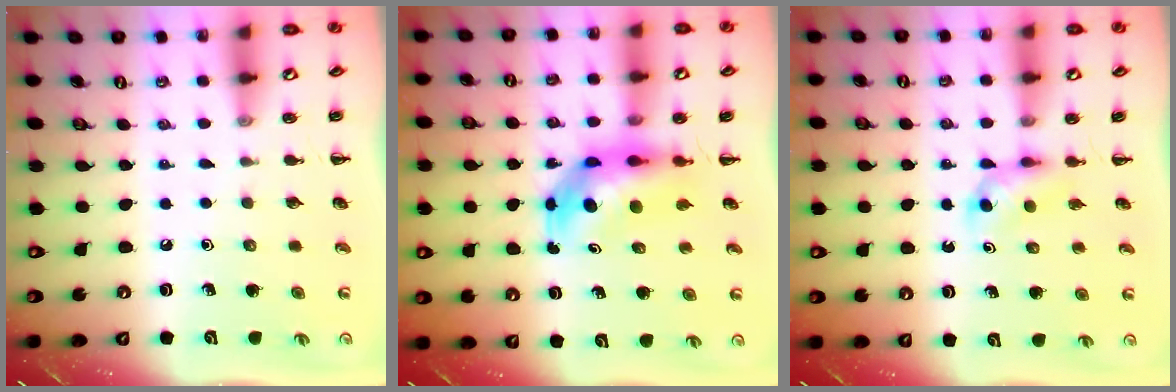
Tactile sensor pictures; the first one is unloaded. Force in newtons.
{"total": 6.5, "press": 6.2, "slide": 2.1}
{"total": 3.7, "press": 3.4, "slide": 1.4}